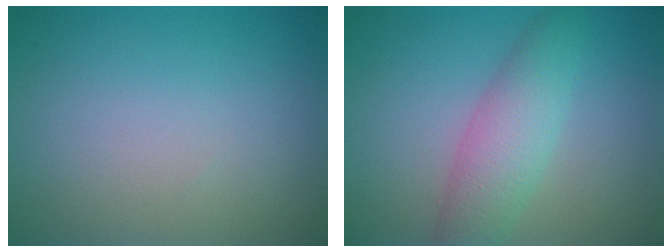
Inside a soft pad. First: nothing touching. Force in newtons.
{"total": 4.4, "press": 4.4, "slide": 0.1}